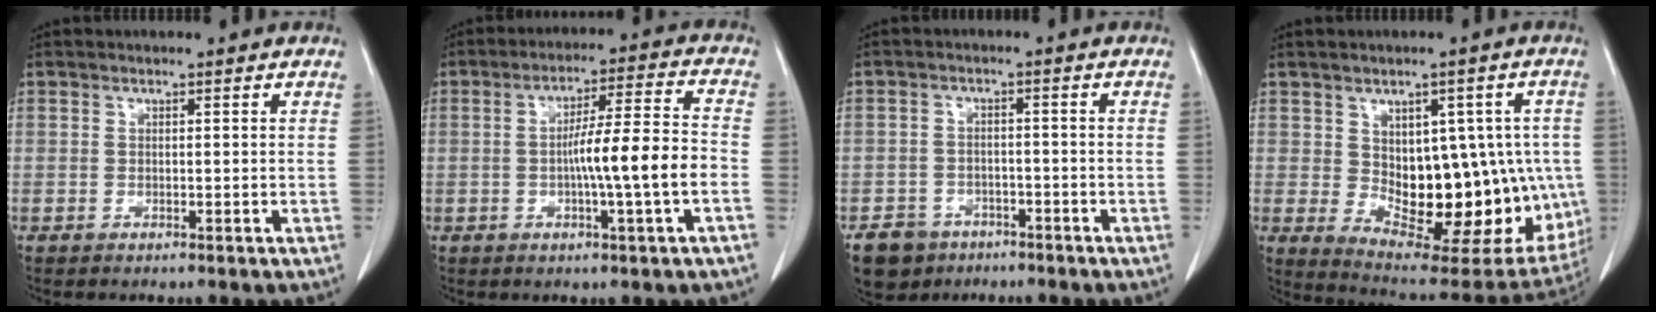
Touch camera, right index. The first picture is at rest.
{"total": 10.1, "force": [-2.3, -0.5, 9.8], "torque": [-0.163, 0.009, -0.040]}
{"total": 3.5, "force": [-1.9, 2.9, 0.1], "torque": [-0.002, 0.009, -0.026]}
{"total": 19.4, "force": [-1.5, 9.6, 16.8], "torque": [-0.199, 0.005, 0.011]}